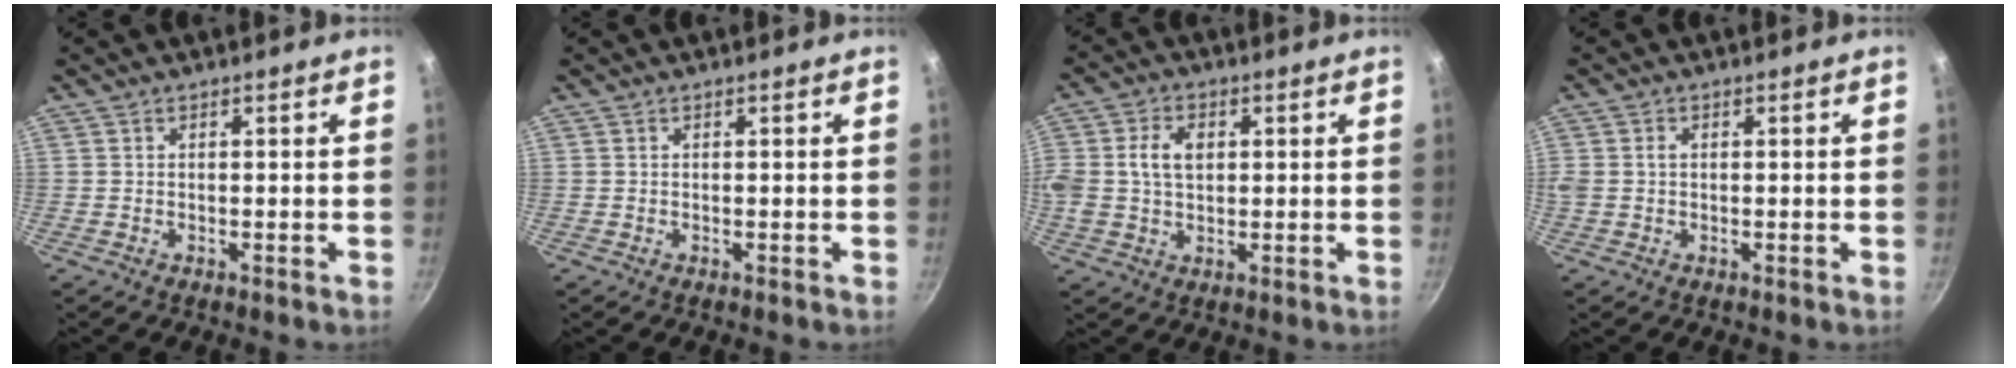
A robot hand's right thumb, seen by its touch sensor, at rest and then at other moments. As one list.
[{"total": 0.0}, {"total": 7.7, "force": [1.3, 5.3, 5.5], "torque": [-0.110, 0.009, 0.029]}, {"total": 2.1, "force": [0.2, 1.6, 1.3], "torque": [-0.035, 0.011, 0.009]}]